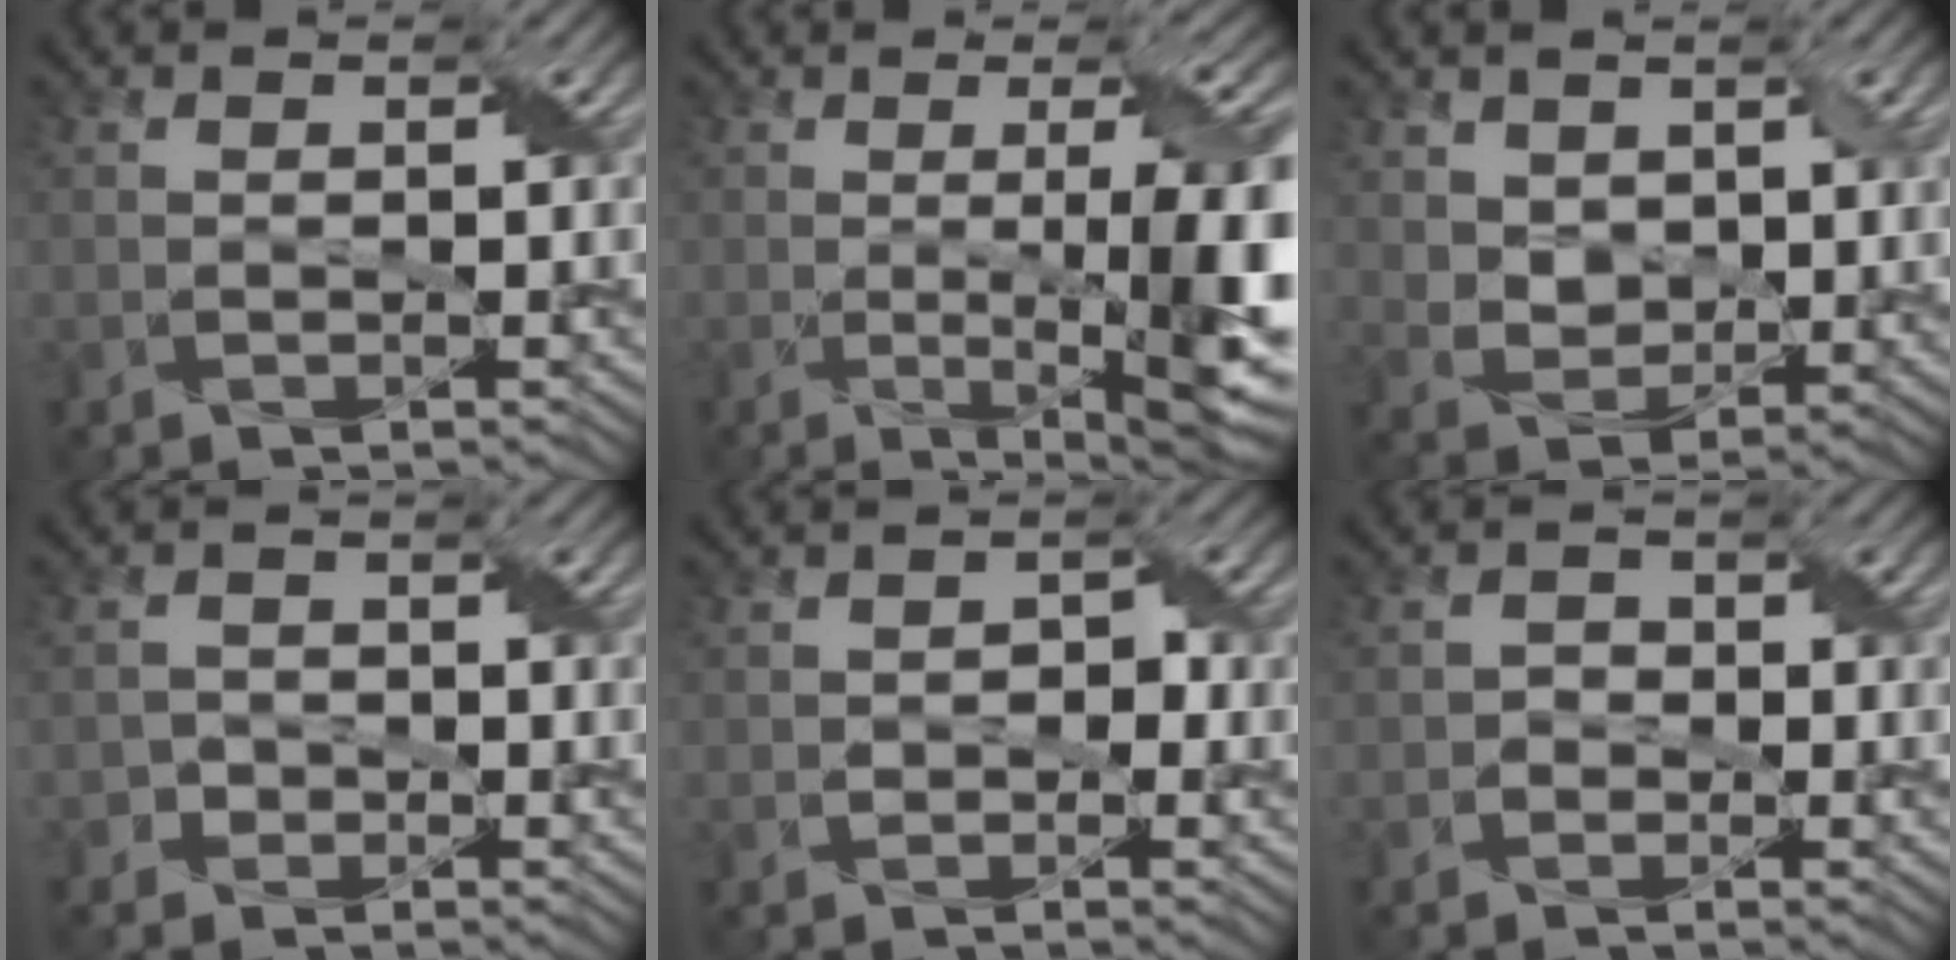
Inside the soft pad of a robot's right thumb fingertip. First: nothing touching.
{"total": 11.6, "force": [-1.4, 3.0, 11.2], "torque": [-0.154, -0.004, -0.018]}
{"total": 4.5, "force": [2.4, 3.2, 2.2], "torque": [-0.064, -0.011, 0.044]}
{"total": 1.7, "force": [-0.8, 1.4, 0.3], "torque": [0.002, 0.004, -0.016]}
{"total": 2.1, "force": [-0.4, 1.6, 1.3], "torque": [-0.023, -0.001, -0.007]}
{"total": 1.6, "force": [-0.6, 1.4, 0.5], "torque": [-0.008, 0.001, -0.013]}